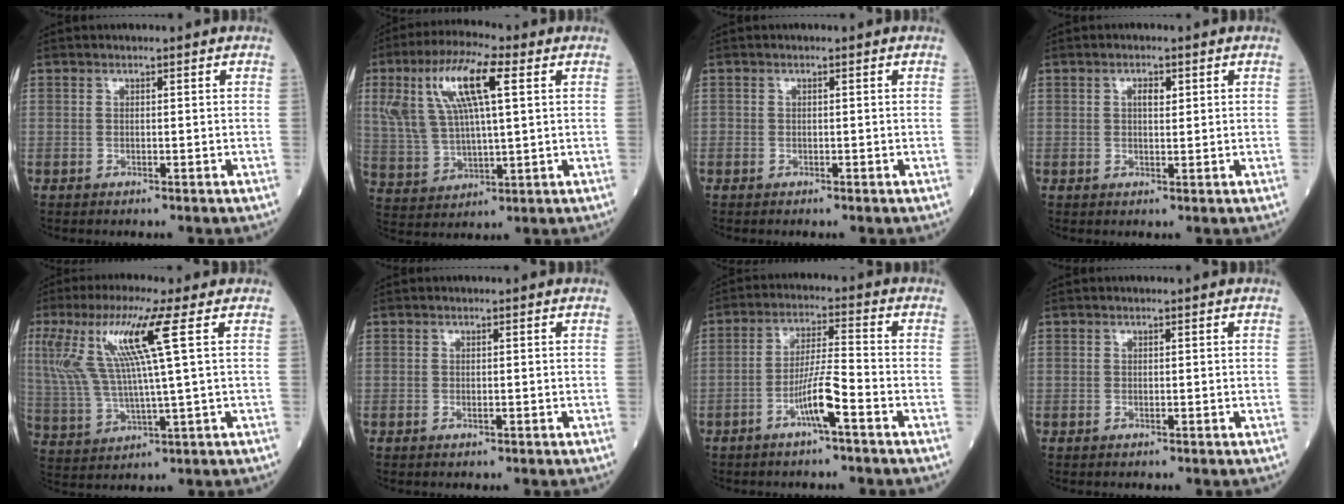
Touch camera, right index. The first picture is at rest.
{"total": 14.2, "force": [5.3, 3.7, 12.7], "torque": [-0.267, 0.025, 0.101]}
{"total": 0.0}
{"total": 1.9, "force": [0.7, 0.8, 1.6], "torque": [-0.026, 0.000, 0.011]}
{"total": 12.7, "force": [4.4, -0.2, 11.9], "torque": [-0.266, 0.012, 0.086]}
{"total": 0.8, "force": [-0.3, 0.2, 0.7], "torque": [-0.013, -0.002, -0.004]}
{"total": 6.6, "force": [-3.3, -0.1, 5.7], "torque": [-0.109, 0.006, -0.064]}
{"total": 0.0}